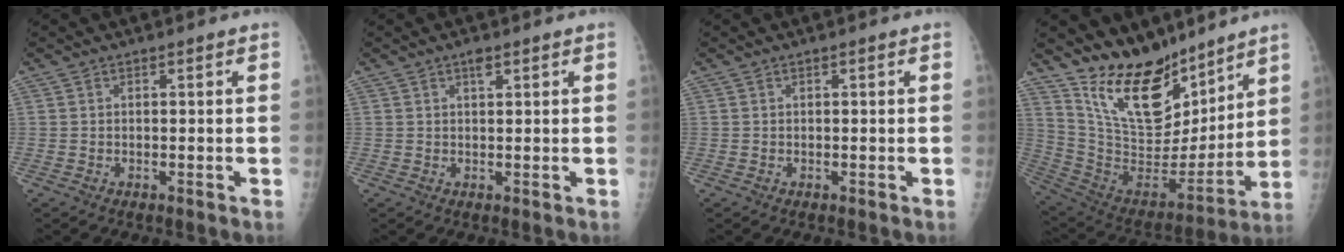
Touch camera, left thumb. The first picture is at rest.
{"total": 1.6, "force": [1.0, 0.7, 1.1], "torque": [-0.013, -0.002, 0.014]}
{"total": 0.0}
{"total": 20.2, "force": [15.1, 9.5, 9.5], "torque": [-0.117, -0.103, 0.273]}